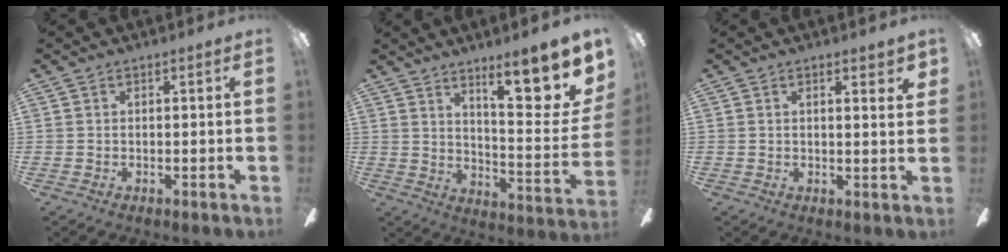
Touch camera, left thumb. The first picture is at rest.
{"total": 17.5, "force": [10.9, 4.5, 12.9], "torque": [-0.180, -0.080, 0.169]}
{"total": 2.5, "force": [1.3, 0.4, 2.1], "torque": [-0.028, -0.006, 0.018]}